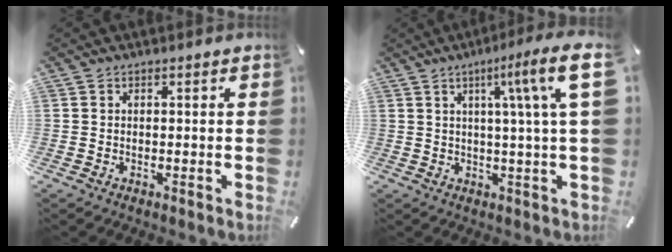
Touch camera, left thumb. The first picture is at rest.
{"total": 12.8, "force": [4.2, 0.3, 12.0], "torque": [-0.181, -0.023, 0.056]}